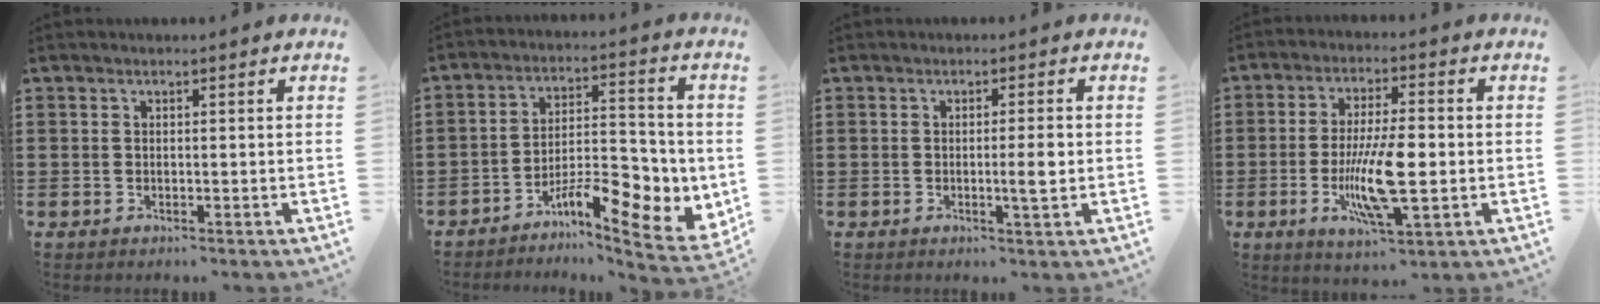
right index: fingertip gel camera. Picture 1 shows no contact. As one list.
[{"total": 10.2, "force": [-5.6, 3.7, 7.6], "torque": [-0.093, 0.006, -0.099]}, {"total": 3.2, "force": [-0.3, 0.1, 3.2], "torque": [-0.054, -0.005, -0.008]}, {"total": 11.5, "force": [-2.2, 3.3, 10.8], "torque": [-0.200, -0.013, -0.039]}]